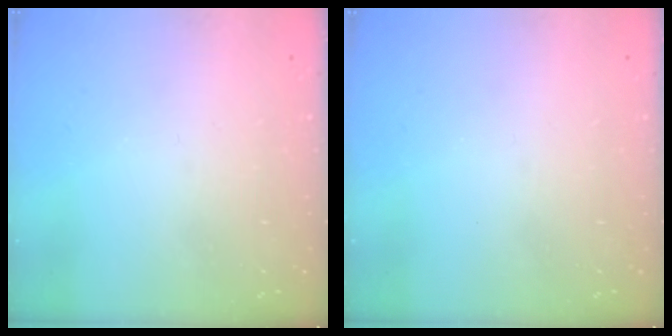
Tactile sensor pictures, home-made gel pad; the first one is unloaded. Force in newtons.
{"total": 0.0}